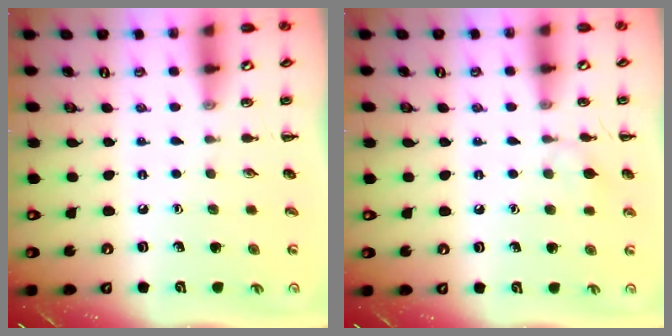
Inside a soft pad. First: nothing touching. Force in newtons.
{"total": 5.7, "press": 5.4, "slide": 1.9}